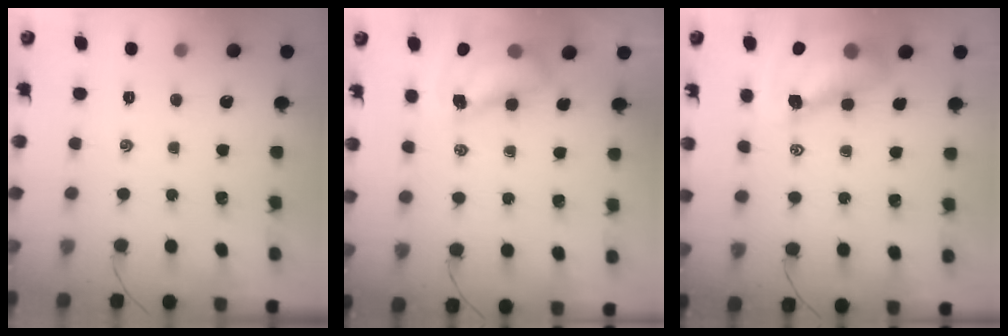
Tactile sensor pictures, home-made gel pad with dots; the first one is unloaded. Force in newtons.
{"total": 9.2, "press": 9.0, "slide": 2.1}
{"total": 12.5, "press": 12.0, "slide": 3.6}